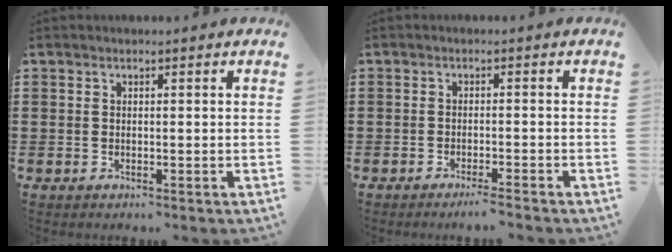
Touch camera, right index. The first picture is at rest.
{"total": 2.0, "force": [-1.7, -0.4, 0.9], "torque": [-0.013, -0.001, -0.033]}